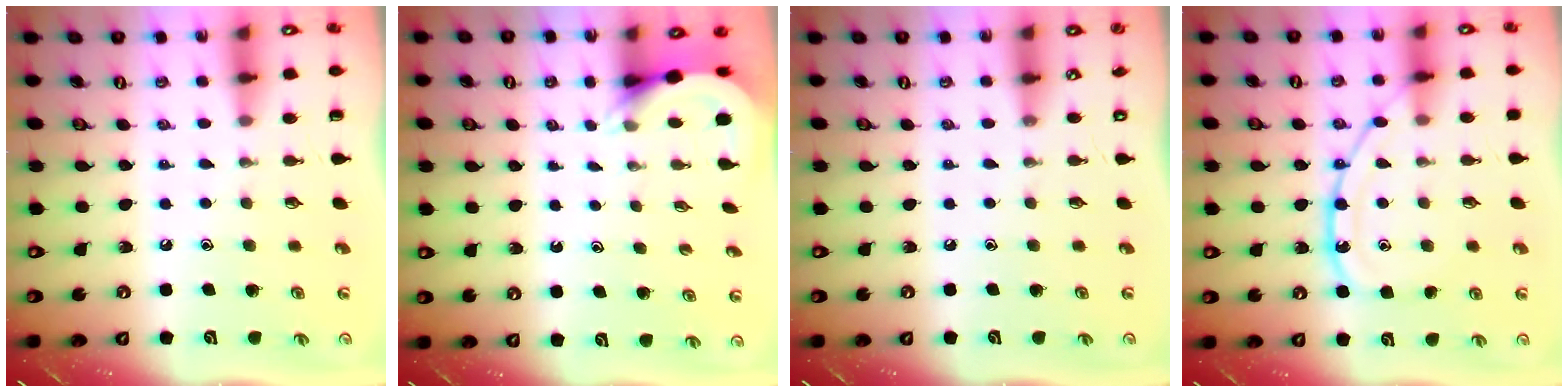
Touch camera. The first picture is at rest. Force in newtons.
{"total": 3.3, "press": 3.3, "slide": 0.2}
{"total": 0.0}
{"total": 14.0, "press": 13.9, "slide": 1.3}